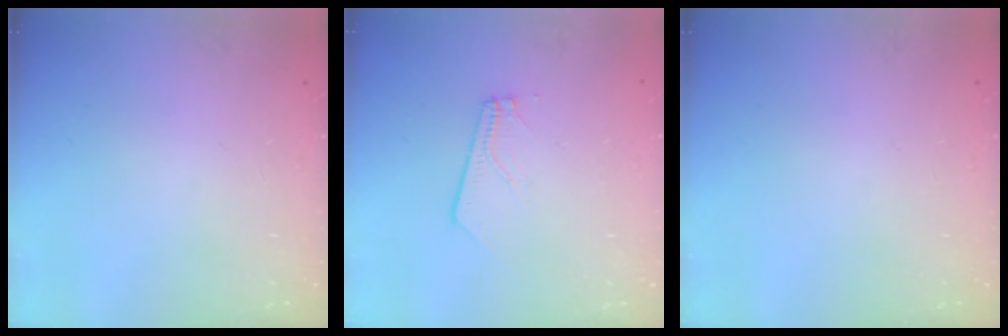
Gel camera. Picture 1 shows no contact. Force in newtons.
{"total": 3.4, "press": 3.3, "slide": 0.4}
{"total": 0.0}